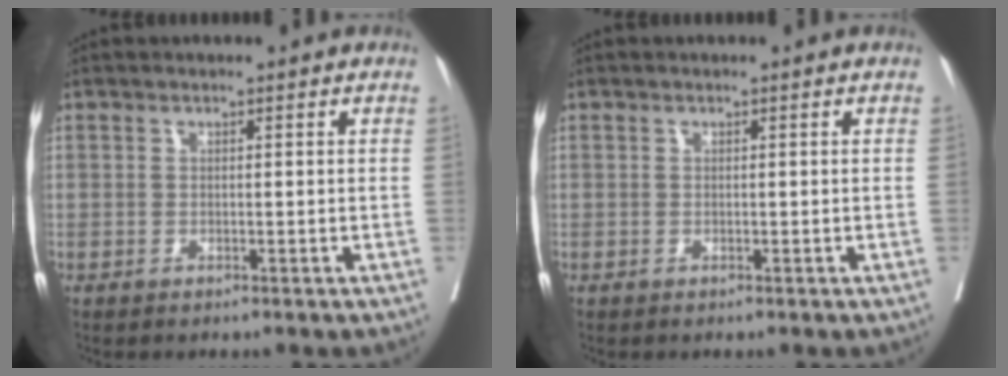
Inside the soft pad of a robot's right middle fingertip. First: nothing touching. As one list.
[{"total": 0.0}]